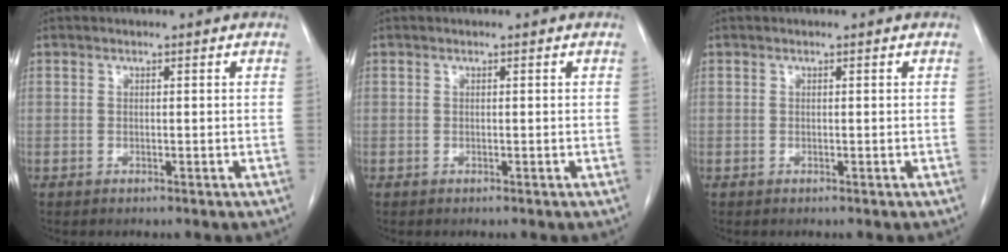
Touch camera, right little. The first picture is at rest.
{"total": 0.0}
{"total": 0.0}